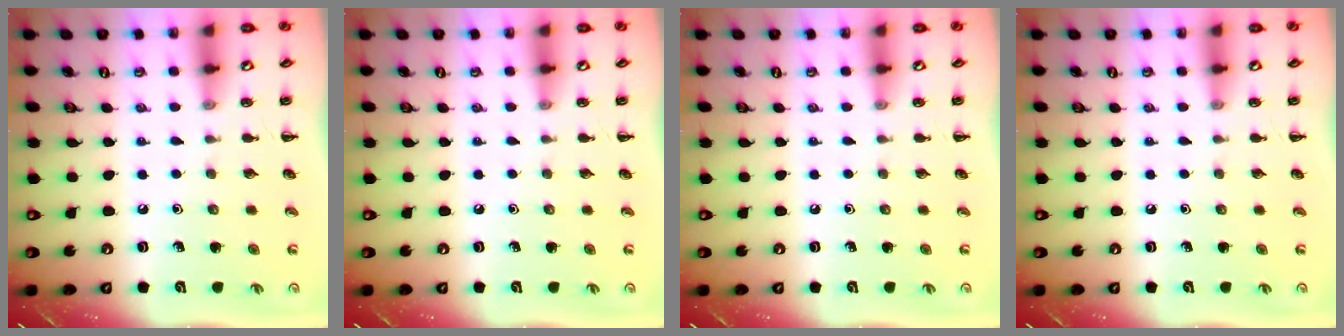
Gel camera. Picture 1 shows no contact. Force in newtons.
{"total": 0.0}
{"total": 0.0}
{"total": 0.0}